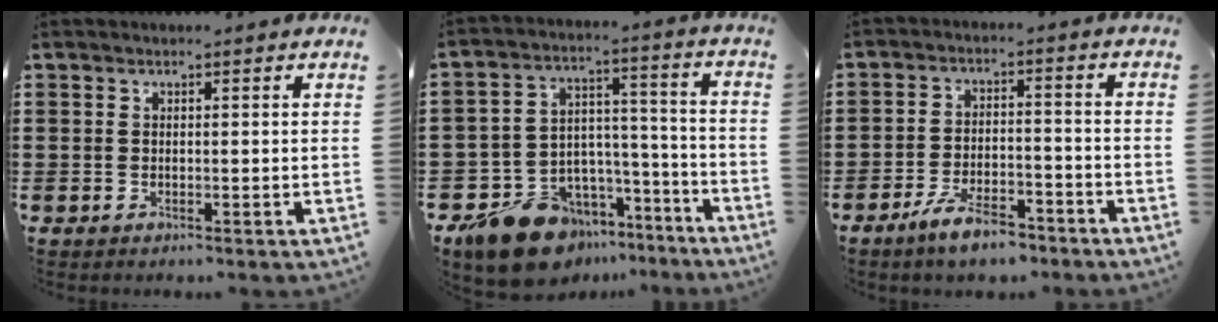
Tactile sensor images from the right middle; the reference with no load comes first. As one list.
[{"total": 13.4, "force": [-11.0, 6.5, 4.0], "torque": [-0.081, 0.057, -0.201]}, {"total": 6.5, "force": [-5.2, 1.8, 3.5], "torque": [-0.075, 0.003, -0.097]}]